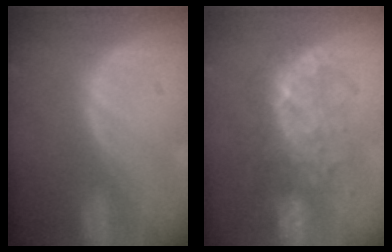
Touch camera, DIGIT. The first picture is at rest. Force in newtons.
{"total": 8.1, "press": 7.8, "slide": 1.9}